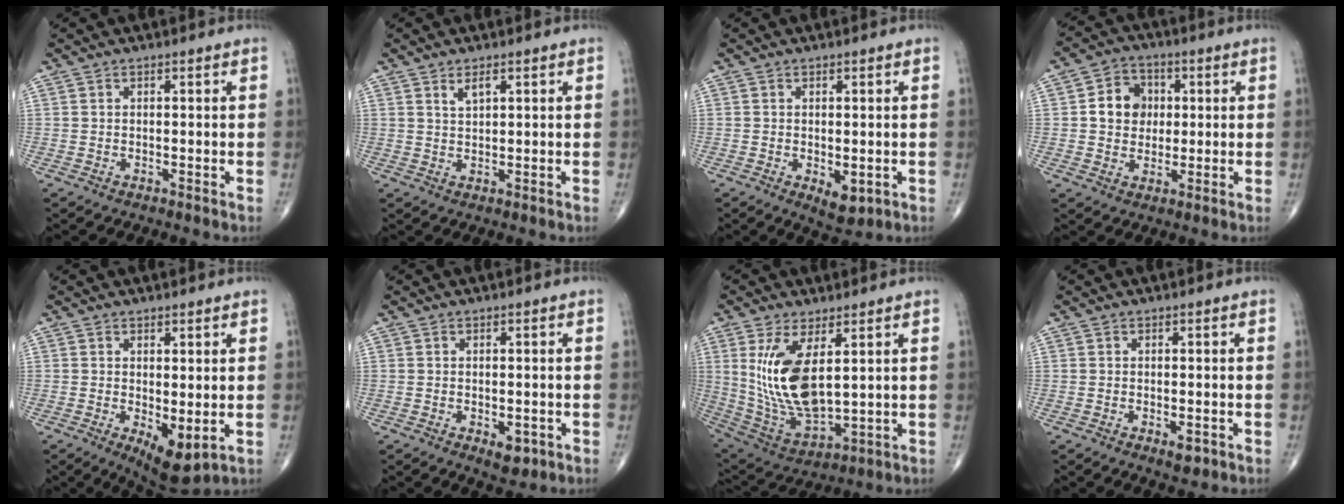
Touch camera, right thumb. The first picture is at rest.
{"total": 2.2, "force": [1.4, 0.8, 1.5], "torque": [-0.027, -0.007, 0.028]}
{"total": 4.0, "force": [-0.9, 2.1, 3.3], "torque": [-0.039, -0.010, -0.001]}
{"total": 8.1, "force": [1.0, 6.9, 4.1], "torque": [-0.033, 0.005, 0.011]}
{"total": 6.7, "force": [-1.2, 2.8, 5.9], "torque": [-0.086, -0.021, -0.007]}
{"total": 3.5, "force": [-1.2, 1.9, 2.7], "torque": [-0.028, -0.001, -0.008]}
{"total": 15.2, "force": [3.7, 6.8, 13.0], "torque": [-0.251, -0.025, 0.095]}
{"total": 2.3, "force": [-0.9, 1.0, 1.8], "torque": [-0.020, -0.001, -0.010]}